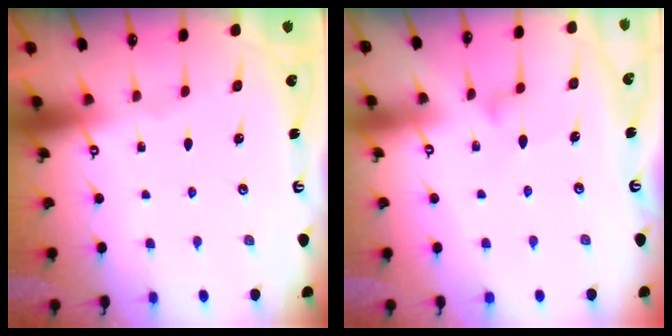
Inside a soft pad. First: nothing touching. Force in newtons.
{"total": 8.3, "press": 8.3, "slide": 0.4}